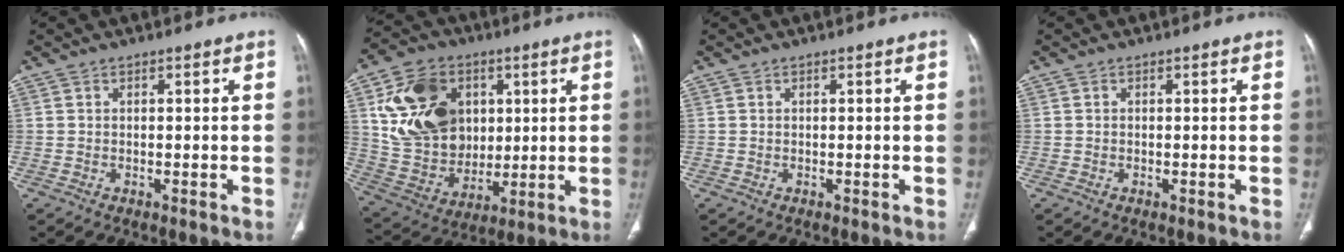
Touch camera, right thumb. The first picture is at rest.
{"total": 19.9, "force": [5.5, 15.4, 11.4], "torque": [-0.180, -0.005, 0.115]}
{"total": 0.0}
{"total": 0.0}